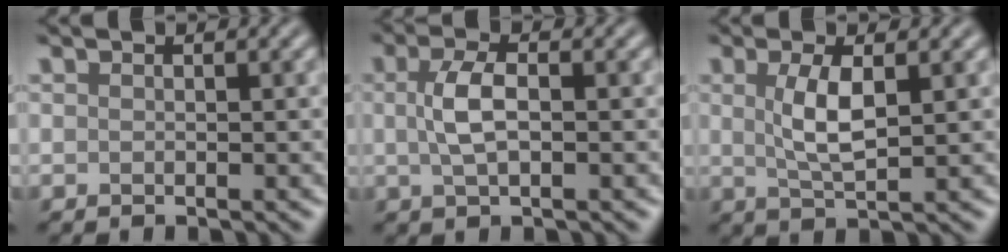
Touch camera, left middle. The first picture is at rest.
{"total": 3.1, "force": [0.3, 1.2, 2.9], "torque": [-0.064, 0.004, 0.003]}
{"total": 3.5, "force": [0.8, 1.1, 3.3], "torque": [-0.069, -0.002, 0.016]}